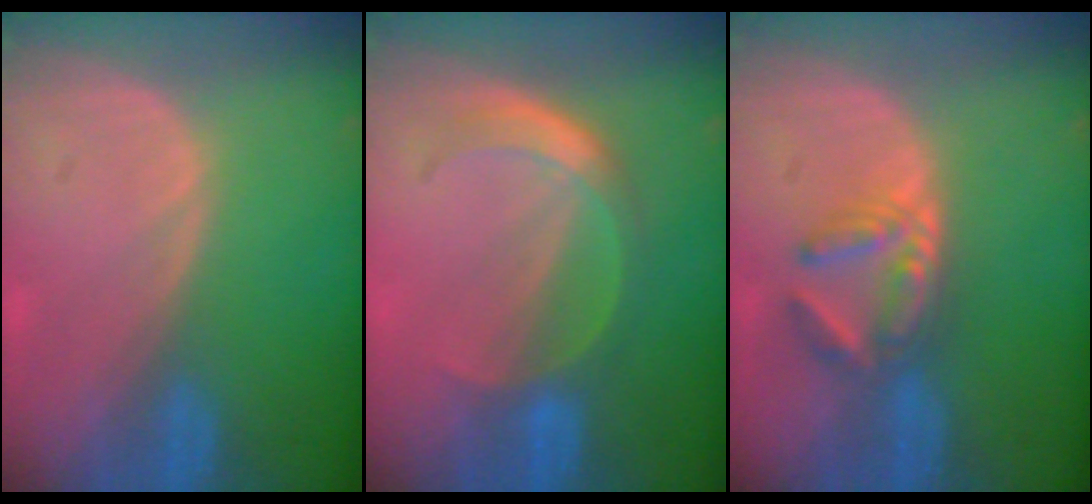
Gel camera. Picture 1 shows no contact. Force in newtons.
{"total": 5.8, "press": 5.0, "slide": 2.8}
{"total": 5.7, "press": 5.1, "slide": 2.6}